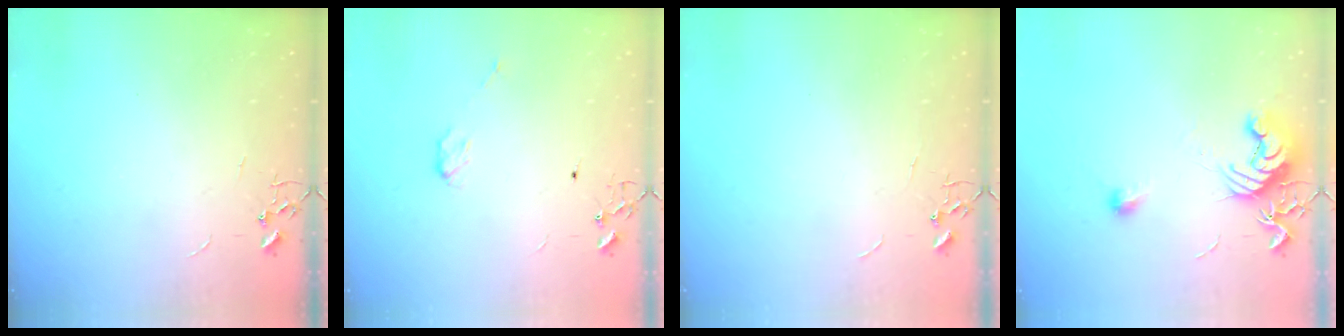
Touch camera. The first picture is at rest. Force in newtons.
{"total": 3.8, "press": 3.8, "slide": 0.4}
{"total": 0.0}
{"total": 12.4, "press": 12.3, "slide": 1.0}